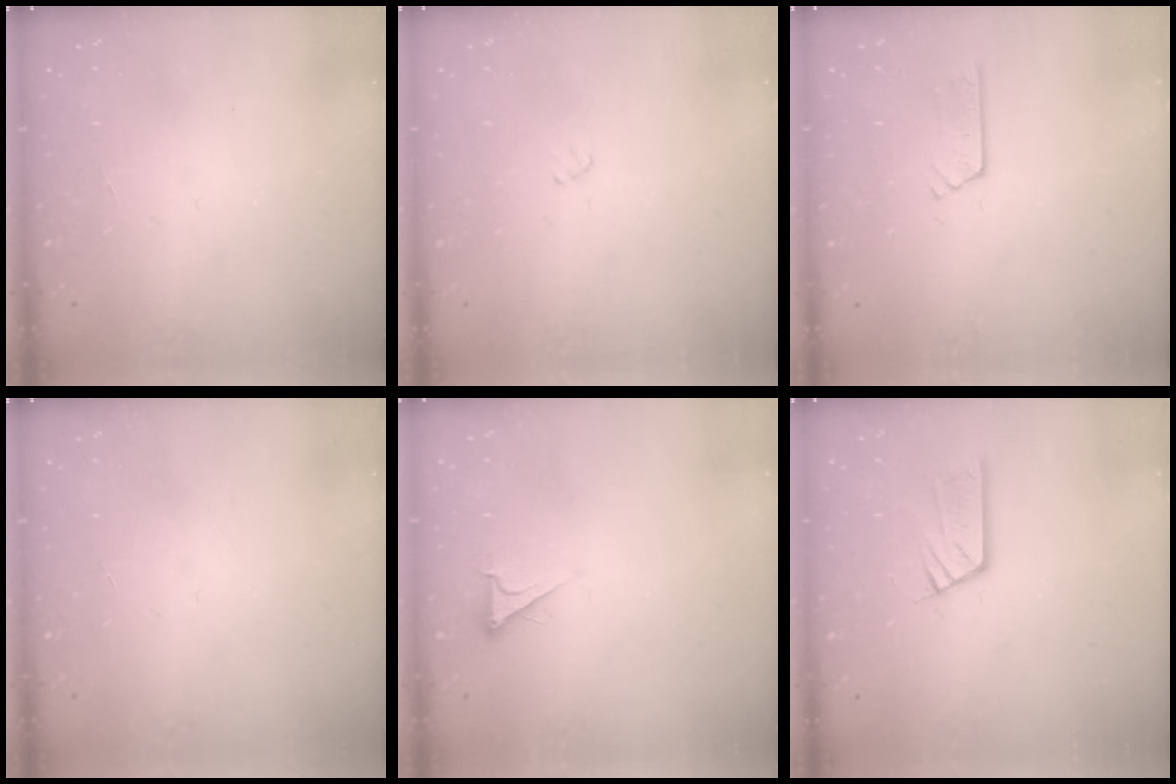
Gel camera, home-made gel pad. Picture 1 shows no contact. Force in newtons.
{"total": 4.1, "press": 4.0, "slide": 0.5}
{"total": 2.7, "press": 2.7, "slide": 0.2}
{"total": 0.0}
{"total": 3.5, "press": 3.4, "slide": 0.6}
{"total": 7.4, "press": 7.4, "slide": 0.6}